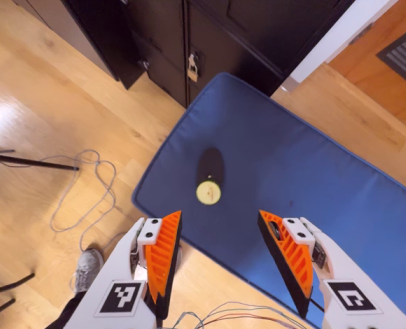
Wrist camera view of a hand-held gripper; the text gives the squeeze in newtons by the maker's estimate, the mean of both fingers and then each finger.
{"total": 0.7, "left": 0.8, "right": 0.5}